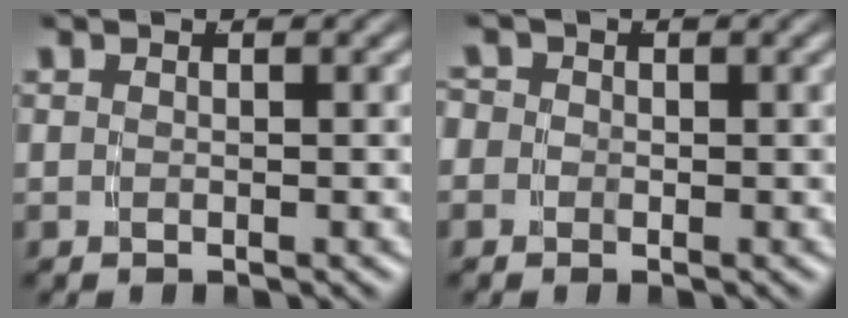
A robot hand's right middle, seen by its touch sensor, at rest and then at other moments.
{"total": 2.5, "force": [-0.3, 2.4, 0.6], "torque": [-0.017, -0.003, -0.016]}